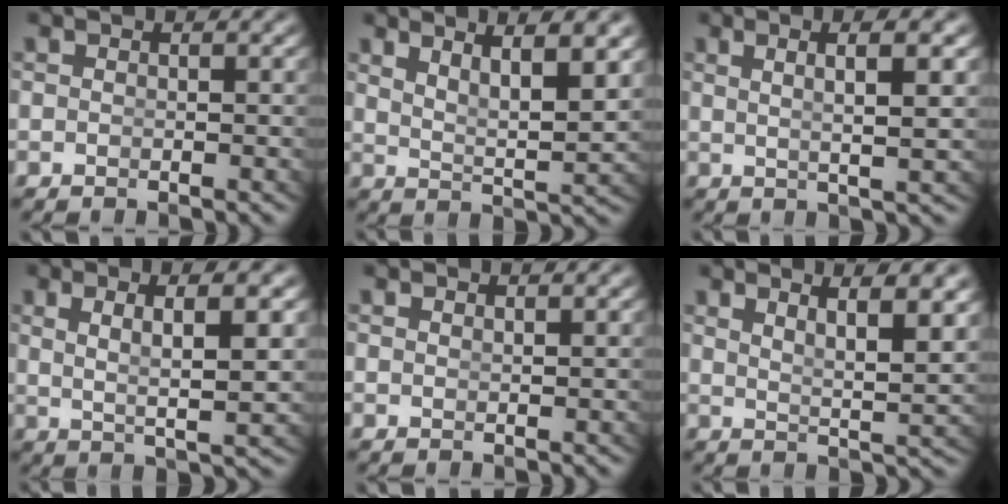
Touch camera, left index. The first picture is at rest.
{"total": 6.0, "force": [3.3, 1.7, 4.7], "torque": [-0.065, -0.005, 0.057]}
{"total": 4.0, "force": [1.7, -0.2, 3.6], "torque": [-0.050, 0.002, 0.037]}
{"total": 4.8, "force": [1.8, 0.7, 4.5], "torque": [-0.068, -0.003, 0.040]}
{"total": 0.8, "force": [0.6, -0.6, 0.0], "torque": [0.007, -0.007, 0.016]}
{"total": 6.0, "force": [3.6, 1.1, 4.6], "torque": [-0.060, -0.003, 0.061]}